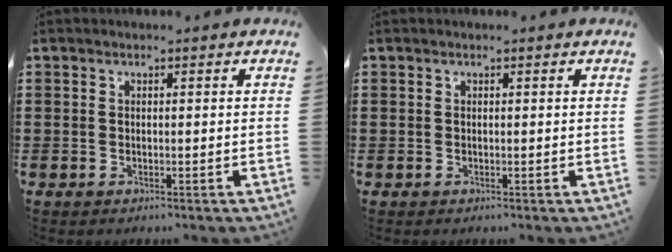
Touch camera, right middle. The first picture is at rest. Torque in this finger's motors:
{"motor_torque": [0.15, -0.07, -0.01, -0.01]}